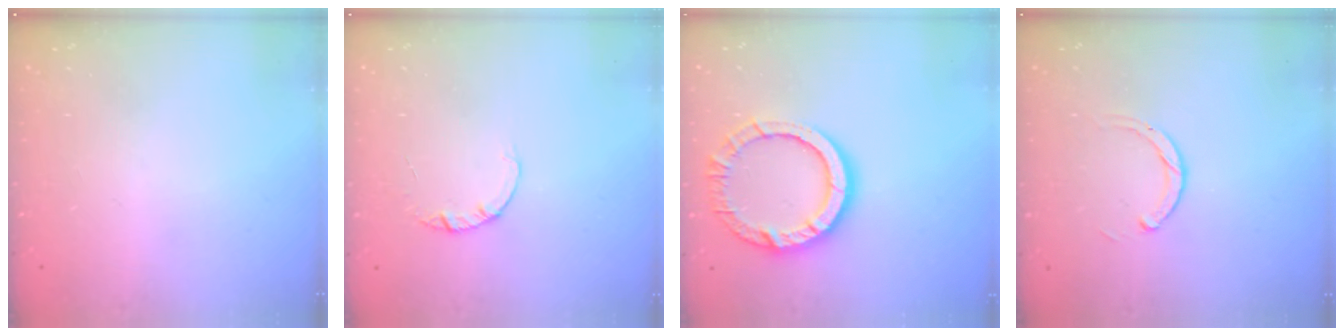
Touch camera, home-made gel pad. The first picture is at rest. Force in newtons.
{"total": 1.4, "press": 1.4, "slide": 0.2}
{"total": 12.7, "press": 12.6, "slide": 0.9}
{"total": 2.3, "press": 2.3, "slide": 0.3}